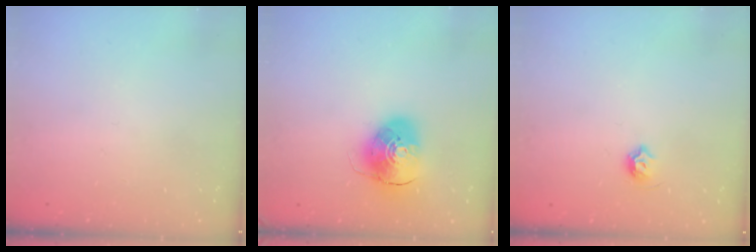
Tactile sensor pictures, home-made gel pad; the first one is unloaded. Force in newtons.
{"total": 10.1, "press": 10.0, "slide": 1.5}
{"total": 5.0, "press": 4.9, "slide": 0.8}